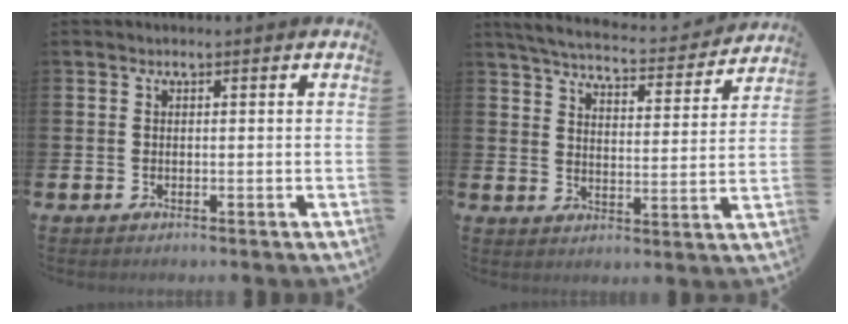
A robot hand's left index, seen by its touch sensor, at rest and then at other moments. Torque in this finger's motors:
{"motor_torque": [0.91, -1.23, 0.24, 0.01]}